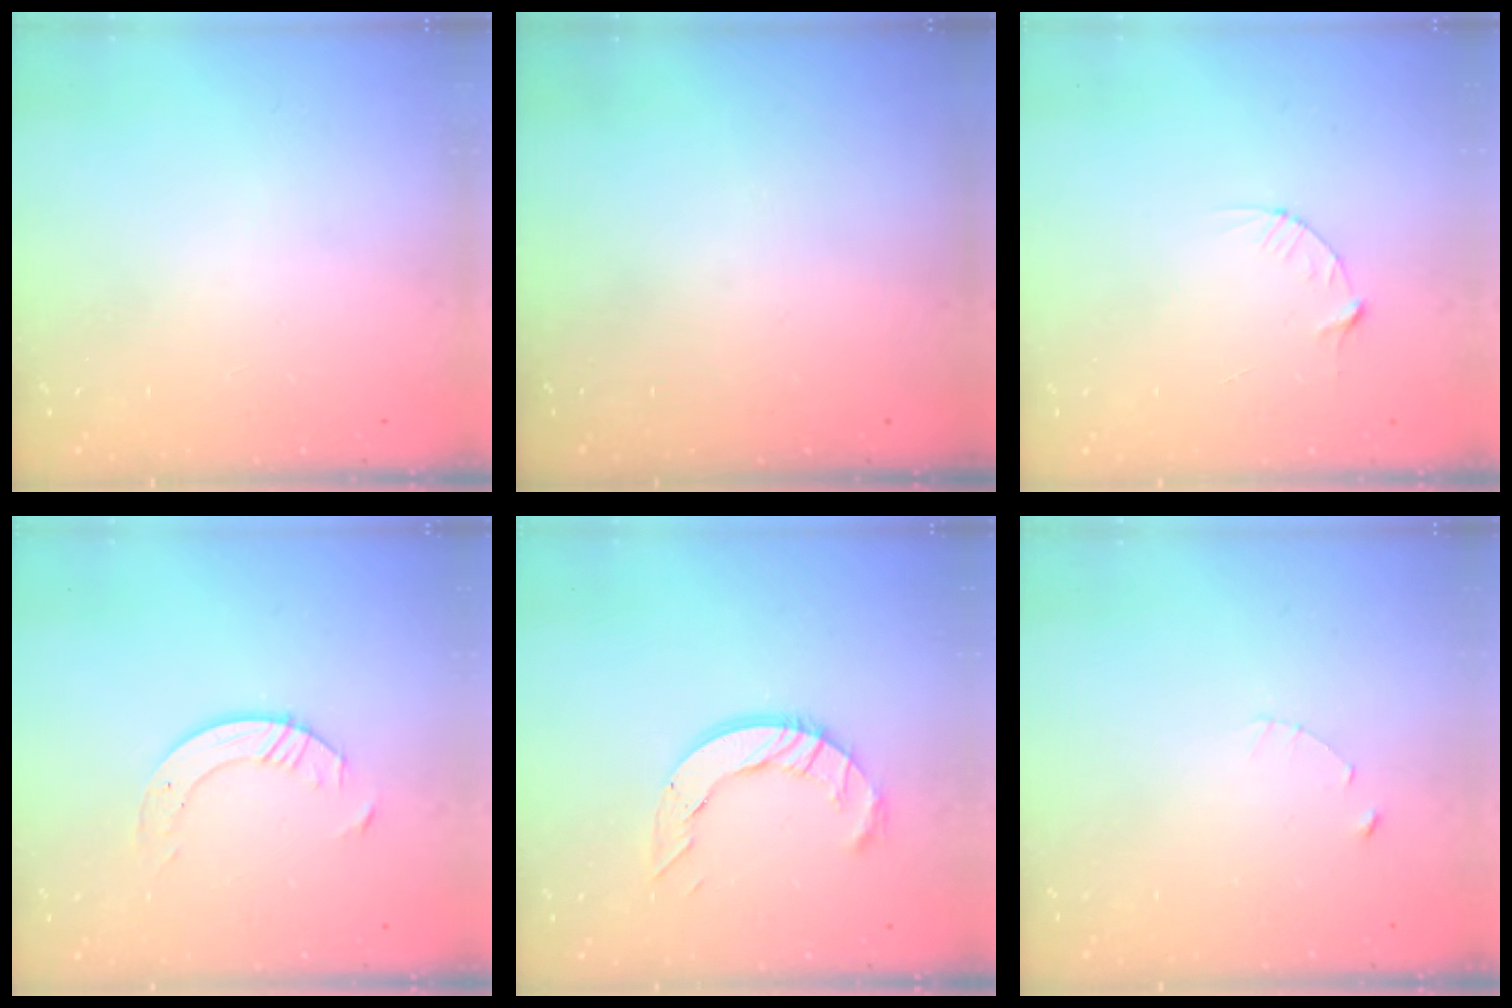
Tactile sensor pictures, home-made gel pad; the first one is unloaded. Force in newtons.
{"total": 0.0}
{"total": 3.2, "press": 3.2, "slide": 0.3}
{"total": 5.3, "press": 5.3, "slide": 0.6}
{"total": 9.7, "press": 9.6, "slide": 0.9}
{"total": 1.2, "press": 1.1, "slide": 0.2}